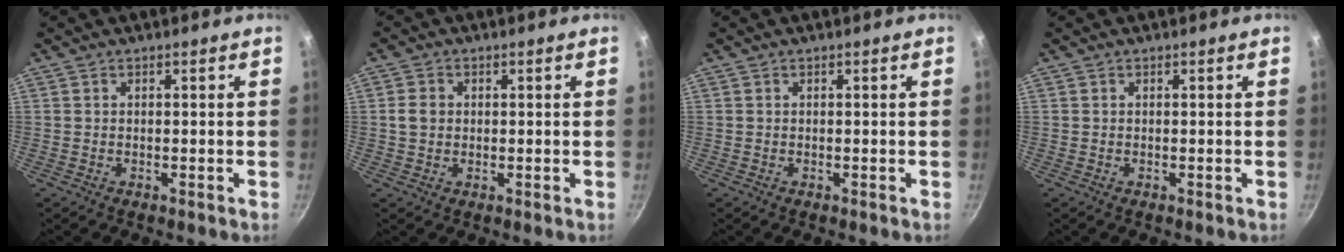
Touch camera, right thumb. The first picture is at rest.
{"total": 3.2, "force": [0.3, 2.7, 1.7], "torque": [-0.020, 0.005, 0.001]}
{"total": 0.0}
{"total": 0.0}